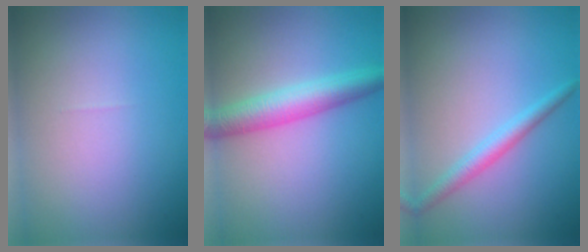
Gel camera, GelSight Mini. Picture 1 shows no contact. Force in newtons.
{"total": 4.5, "press": 4.5, "slide": 0.1}
{"total": 2.1, "press": 2.1, "slide": 0.0}